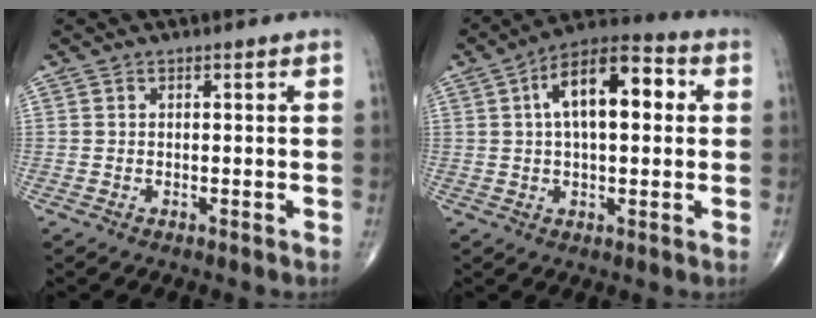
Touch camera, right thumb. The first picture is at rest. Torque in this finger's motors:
{"motor_torque": [0.67, 3.14, 1.36, 0.15, 0.08]}